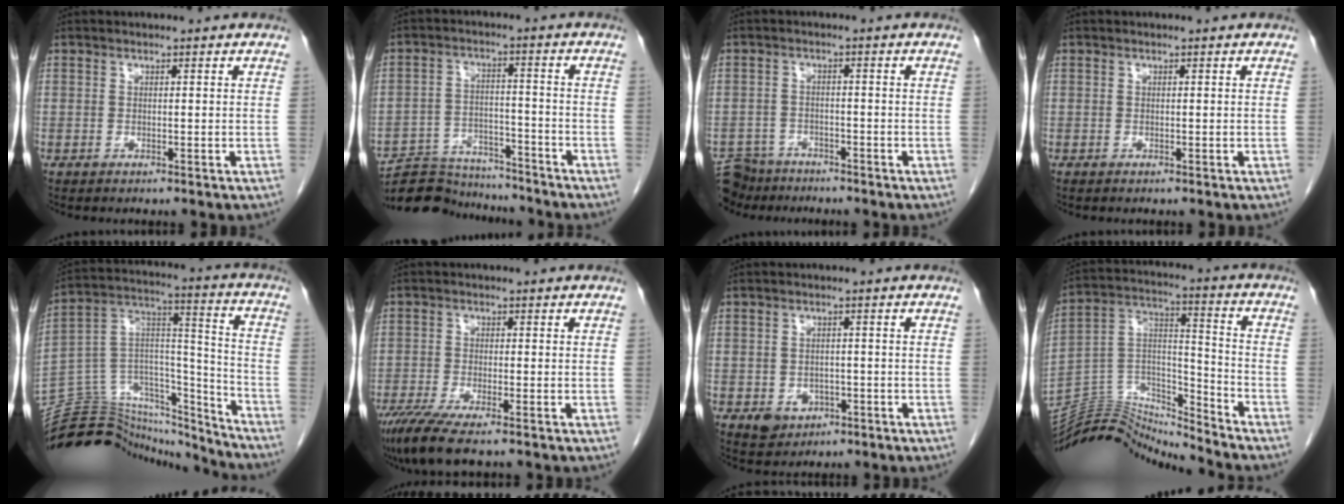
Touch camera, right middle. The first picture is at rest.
{"total": 11.8, "force": [-11.4, 2.6, 1.5], "torque": [-0.018, 0.018, -0.179]}
{"total": 6.5, "force": [-5.7, 3.2, 0.1], "torque": [-0.003, 0.003, -0.096]}
{"total": 0.0}
{"total": 25.9, "force": [-24.5, 6.4, 5.7], "torque": [-0.127, 0.044, -0.380]}
{"total": 7.0, "force": [-5.2, 0.6, 4.7], "torque": [-0.083, -0.019, -0.092]}
{"total": 3.7, "force": [-1.5, 3.0, 1.5], "torque": [-0.019, 0.003, -0.013]}
{"total": 14.6, "force": [-14.6, 0.3, -0.1], "torque": [0.002, 0.062, -0.265]}